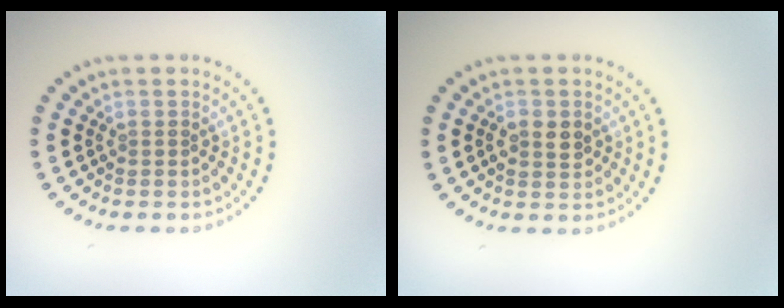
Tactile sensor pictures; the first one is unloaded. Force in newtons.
{"total": 2.1, "press": 2.1, "slide": 0.2}